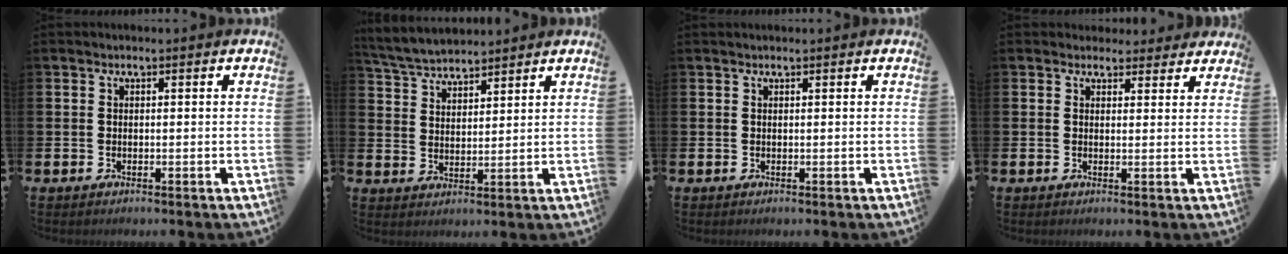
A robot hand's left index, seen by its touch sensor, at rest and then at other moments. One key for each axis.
{"total": 4.7, "fx": 4.6, "fy": 0.8, "fz": 0.5, "tx": -0.036, "ty": -0.019, "tz": 0.085}
{"total": 0.0}
{"total": 2.8, "fx": 2.5, "fy": 1.2, "fz": -0.2, "tx": 0.010, "ty": -0.012, "tz": 0.043}